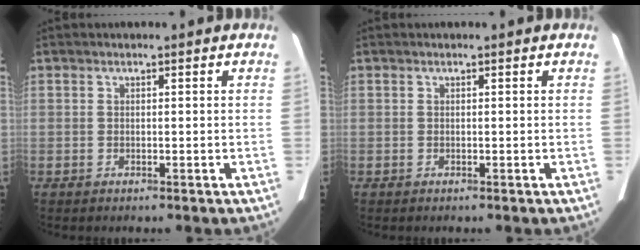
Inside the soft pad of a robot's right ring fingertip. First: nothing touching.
{"total": 0.0}